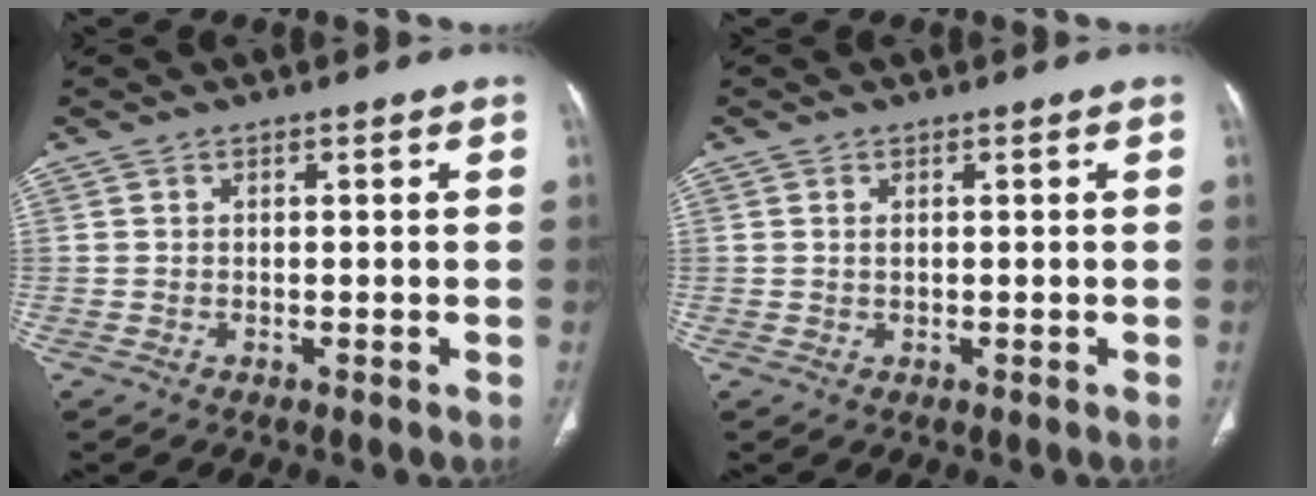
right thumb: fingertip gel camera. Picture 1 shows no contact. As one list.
[{"total": 0.8, "force": [0.3, 0.4, 0.7], "torque": [-0.016, 0.002, 0.009]}]